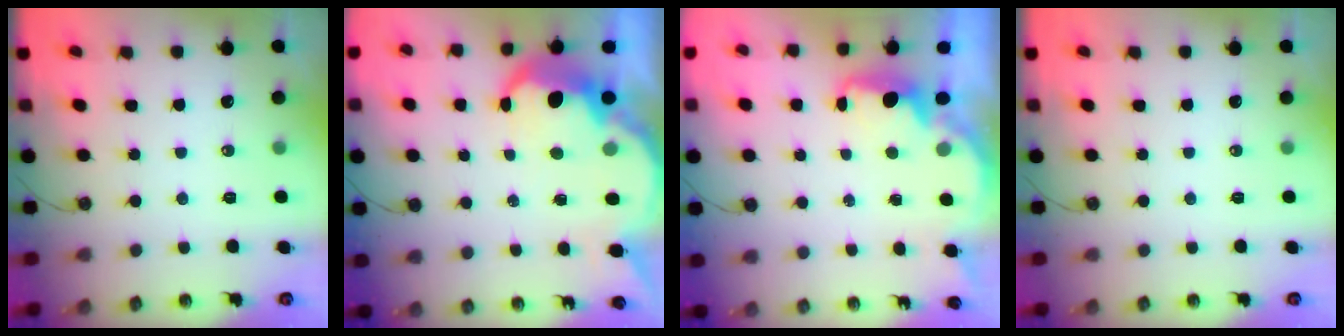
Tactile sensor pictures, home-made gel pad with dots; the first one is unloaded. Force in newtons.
{"total": 10.9, "press": 10.8, "slide": 0.8}
{"total": 2.4, "press": 2.2, "slide": 0.8}
{"total": 0.0}